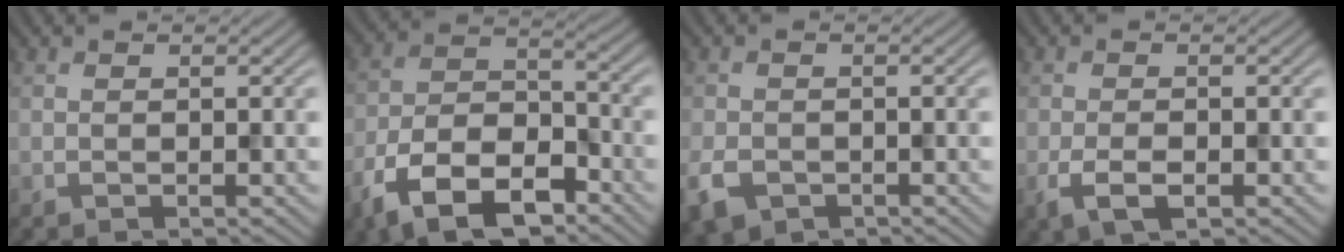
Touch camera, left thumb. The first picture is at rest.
{"total": 12.5, "force": [-7.7, 6.2, 7.6], "torque": [-0.156, -0.013, -0.154]}
{"total": 4.3, "force": [-2.2, 3.0, 2.1], "torque": [-0.060, -0.013, -0.048]}
{"total": 3.6, "force": [-1.6, 1.6, 2.7], "torque": [-0.059, -0.006, -0.033]}